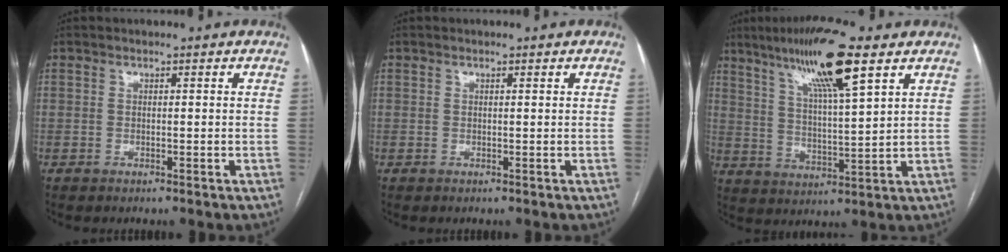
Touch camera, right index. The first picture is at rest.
{"total": 0.0}
{"total": 13.6, "force": [8.2, 0.8, 10.8], "torque": [-0.197, 0.012, 0.141]}